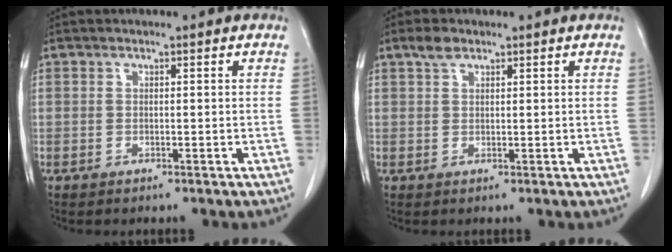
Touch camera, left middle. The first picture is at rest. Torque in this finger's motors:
{"motor_torque": [0.34, -0.17, -0.12, 0.00]}